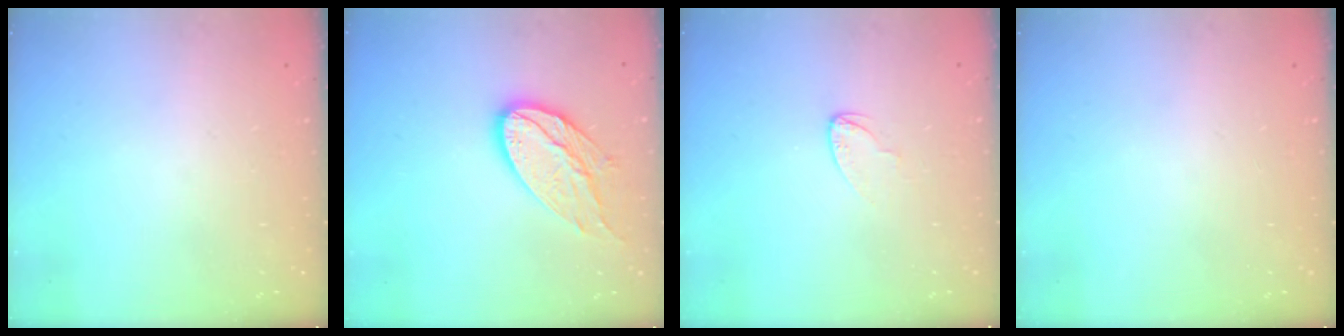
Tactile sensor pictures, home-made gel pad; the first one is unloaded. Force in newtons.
{"total": 14.3, "press": 14.3, "slide": 1.0}
{"total": 3.5, "press": 3.5, "slide": 0.2}
{"total": 0.0}